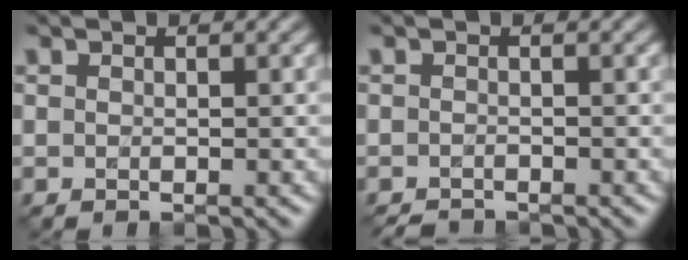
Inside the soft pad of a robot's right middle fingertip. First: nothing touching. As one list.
[{"total": 1.6, "force": [-1.5, 0.2, 0.2], "torque": [0.001, -0.009, -0.027]}]